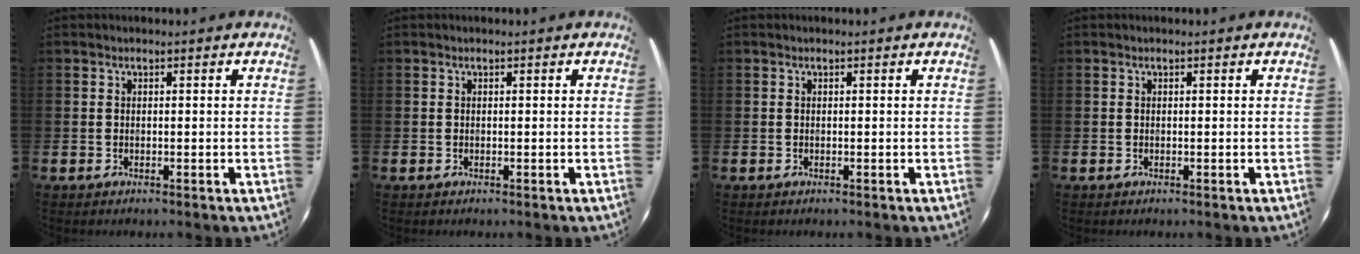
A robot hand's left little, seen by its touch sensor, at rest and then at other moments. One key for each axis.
{"total": 0.0}
{"total": 0.0}
{"total": 0.0}